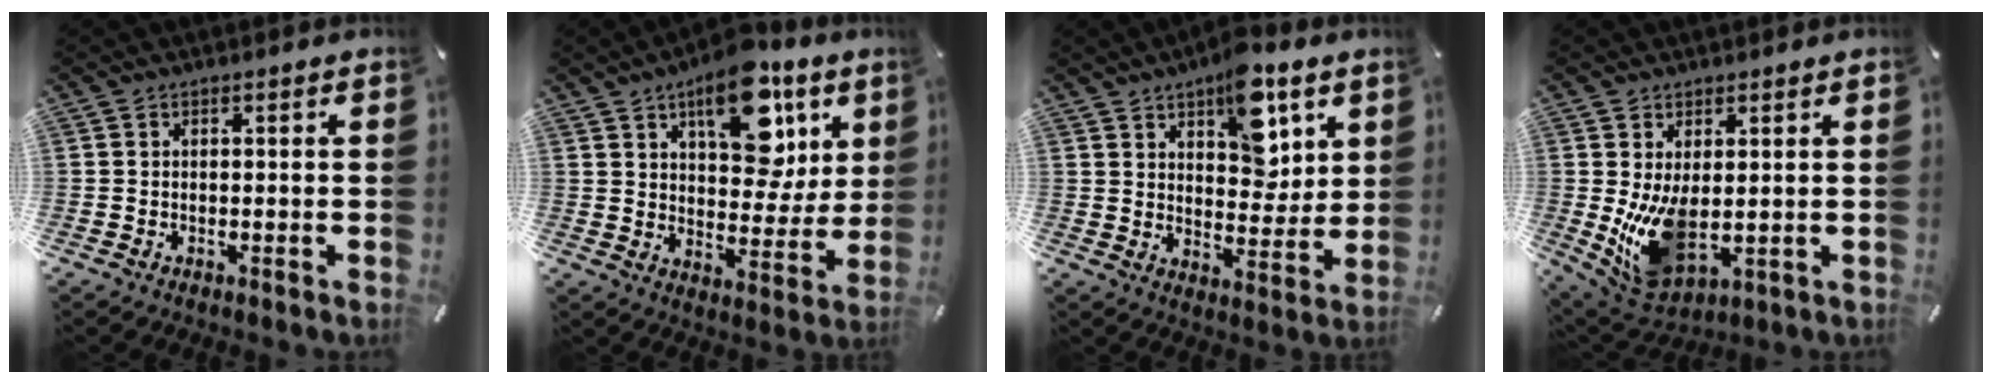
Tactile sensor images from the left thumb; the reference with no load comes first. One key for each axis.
{"total": 18.2, "fx": 9.8, "fy": 9.9, "fz": 11.8, "tx": -0.156, "ty": -0.046, "tz": 0.164}
{"total": 12.9, "fx": 7.5, "fy": 6.9, "fz": 7.9, "tx": -0.095, "ty": -0.040, "tz": 0.127}
{"total": 12.2, "fx": 0.5, "fy": 7.3, "fz": 9.7, "tx": -0.199, "ty": -0.023, "tz": 0.018}